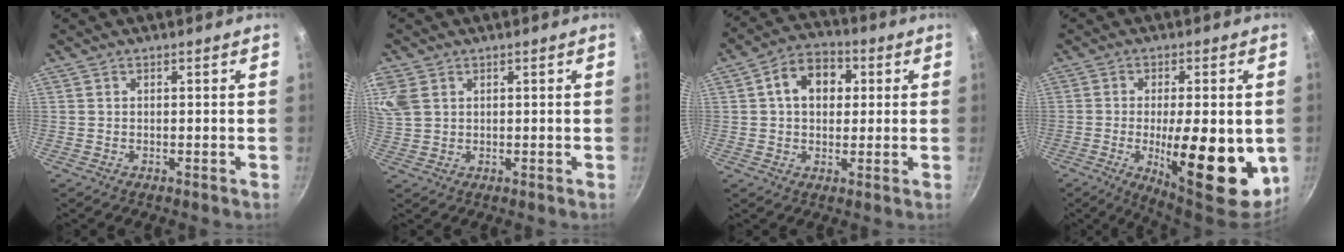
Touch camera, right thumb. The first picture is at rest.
{"total": 7.8, "force": [2.8, 5.5, 4.7], "torque": [-0.109, 0.012, 0.060]}
{"total": 9.6, "force": [2.0, 7.0, 6.2], "torque": [-0.067, 0.015, 0.017]}
{"total": 18.0, "force": [-3.2, 6.3, 16.5], "torque": [-0.223, -0.001, -0.036]}